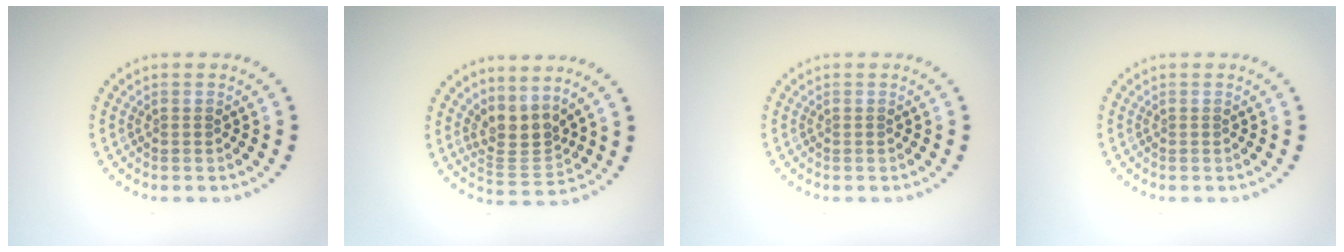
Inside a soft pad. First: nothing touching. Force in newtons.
{"total": 3.2, "press": 2.3, "slide": 2.2}
{"total": 0.0}
{"total": 0.0}